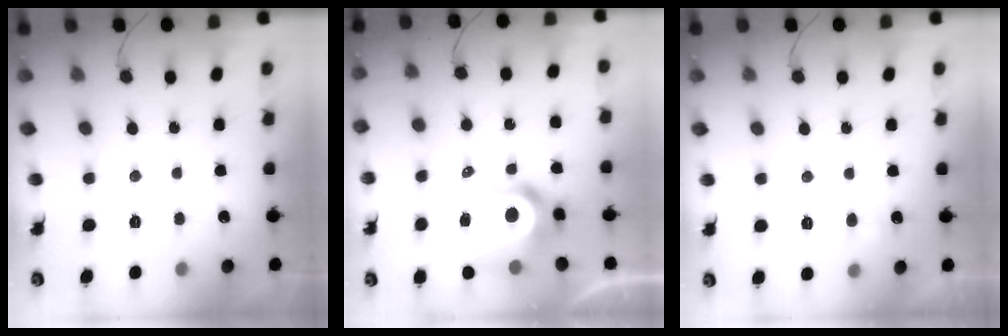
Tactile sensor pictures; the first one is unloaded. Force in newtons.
{"total": 11.7, "press": 11.6, "slide": 1.1}
{"total": 5.8, "press": 5.8, "slide": 0.4}